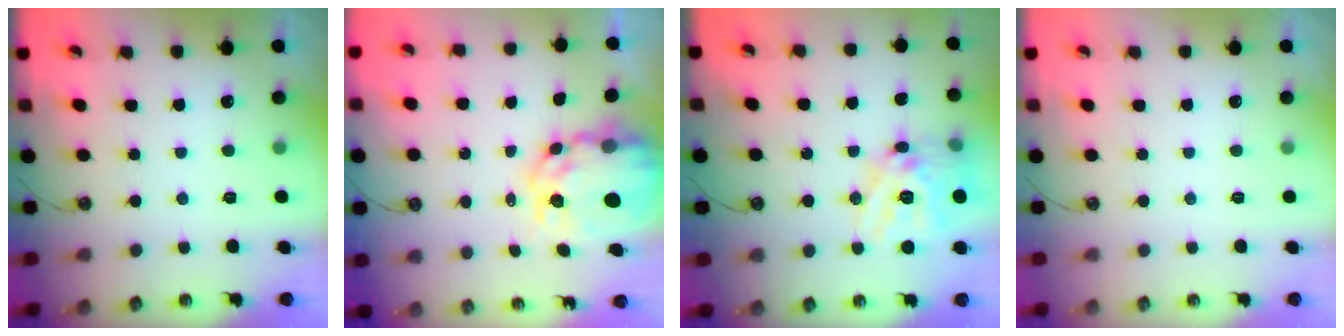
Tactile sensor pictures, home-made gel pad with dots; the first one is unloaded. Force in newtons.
{"total": 13.8, "press": 13.7, "slide": 1.4}
{"total": 20.0, "press": 19.9, "slide": 1.9}
{"total": 0.0}